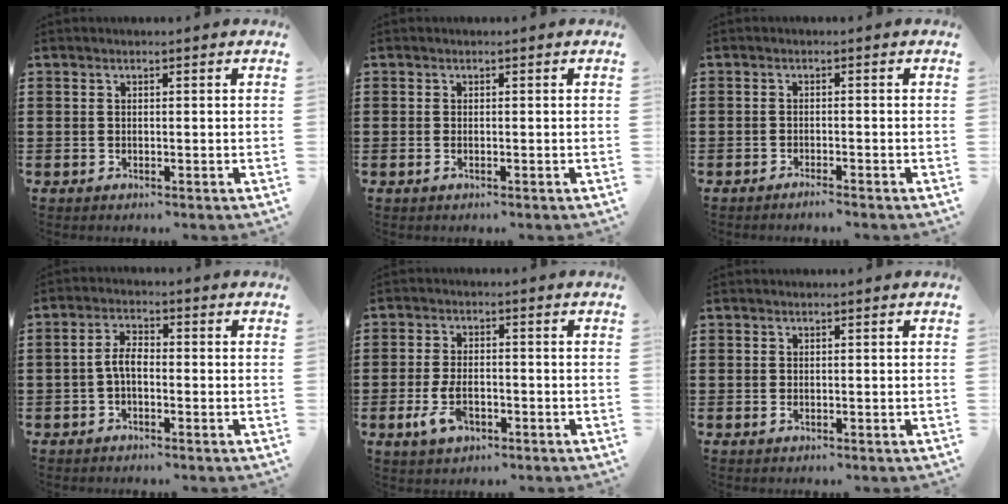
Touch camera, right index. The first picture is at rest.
{"total": 0.6, "force": [-0.2, 0.2, 0.5], "torque": [-0.012, -0.005, -0.003]}
{"total": 1.3, "force": [-1.3, -0.2, 0.4], "torque": [-0.008, -0.001, -0.024]}
{"total": 3.5, "force": [-0.9, 1.5, 3.0], "torque": [-0.078, -0.002, -0.024]}
{"total": 5.1, "force": [-2.1, 2.7, 3.8], "torque": [-0.092, -0.002, -0.043]}
{"total": 0.5, "force": [-0.2, 0.2, 0.4], "torque": [-0.010, -0.004, -0.003]}